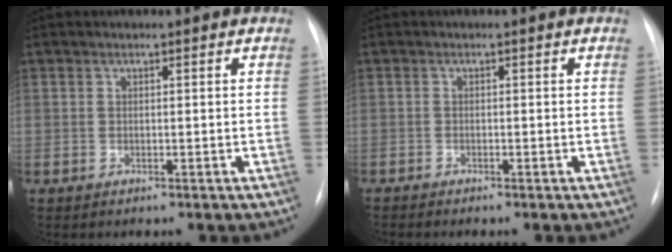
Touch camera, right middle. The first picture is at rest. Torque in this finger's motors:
{"motor_torque": [0.74, -0.63, 0.04, 0.01]}